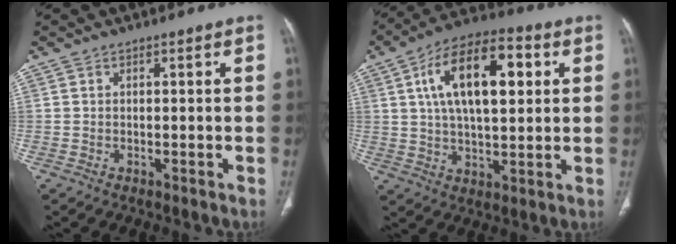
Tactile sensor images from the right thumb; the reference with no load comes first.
{"total": 18.1, "force": [5.0, 8.5, 15.1], "torque": [-0.236, 0.009, 0.079]}